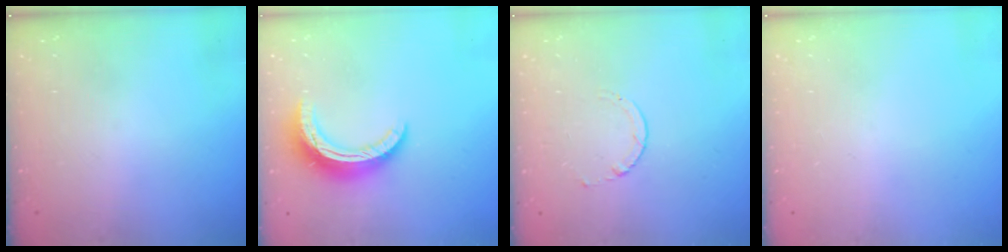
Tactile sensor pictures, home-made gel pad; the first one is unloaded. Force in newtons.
{"total": 12.2, "press": 12.1, "slide": 0.9}
{"total": 1.7, "press": 1.7, "slide": 0.2}
{"total": 0.0}